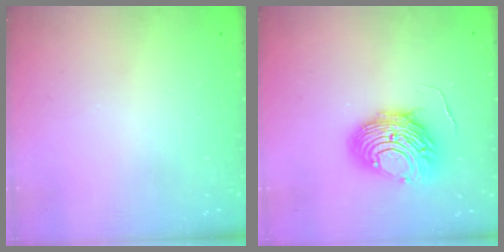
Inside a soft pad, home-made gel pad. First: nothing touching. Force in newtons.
{"total": 11.6, "press": 11.5, "slide": 1.2}